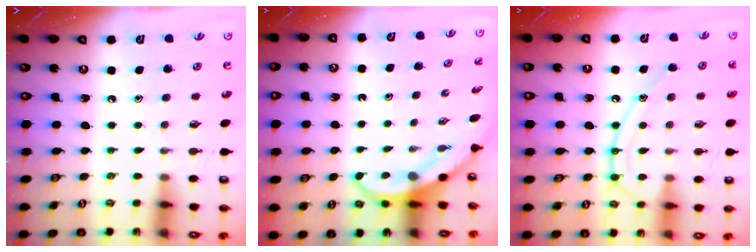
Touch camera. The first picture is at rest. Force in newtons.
{"total": 3.5, "press": 3.5, "slide": 0.1}
{"total": 13.4, "press": 13.4, "slide": 1.1}